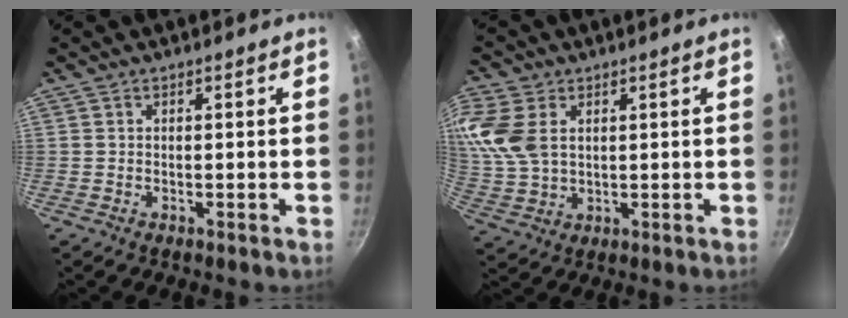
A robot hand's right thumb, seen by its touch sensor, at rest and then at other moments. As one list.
[{"total": 9.5, "force": [2.7, 6.4, 6.4], "torque": [-0.134, -0.007, 0.059]}]